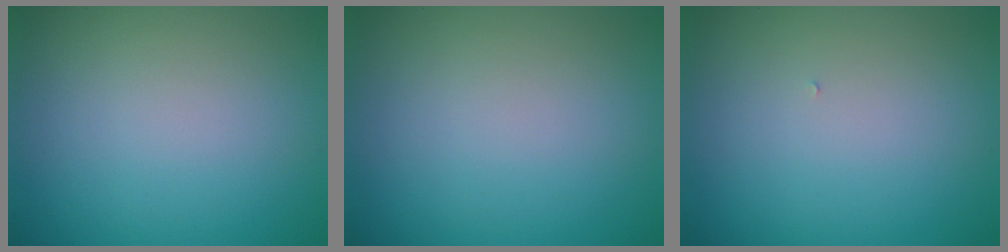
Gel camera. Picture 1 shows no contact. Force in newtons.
{"total": 0.0}
{"total": 0.0}